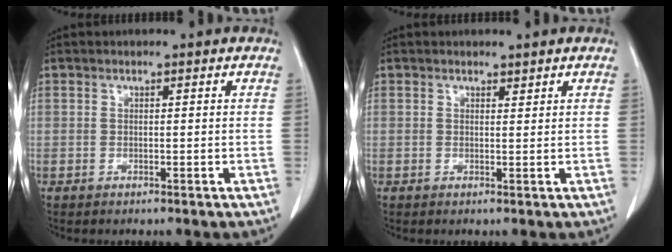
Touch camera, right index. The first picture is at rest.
{"total": 0.7, "force": [0.7, 0.2, 0.1], "torque": [-0.006, -0.005, 0.012]}